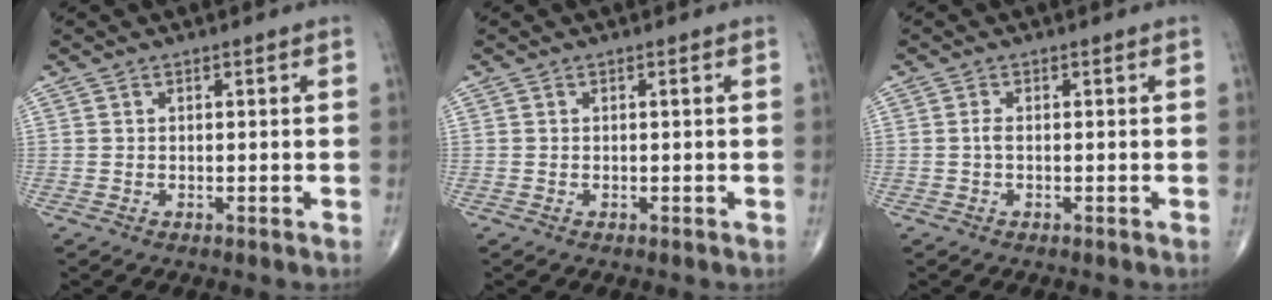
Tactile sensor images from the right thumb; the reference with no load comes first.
{"total": 0.0}
{"total": 0.9, "force": [-0.2, 0.3, 0.8], "torque": [-0.020, 0.000, -0.005]}